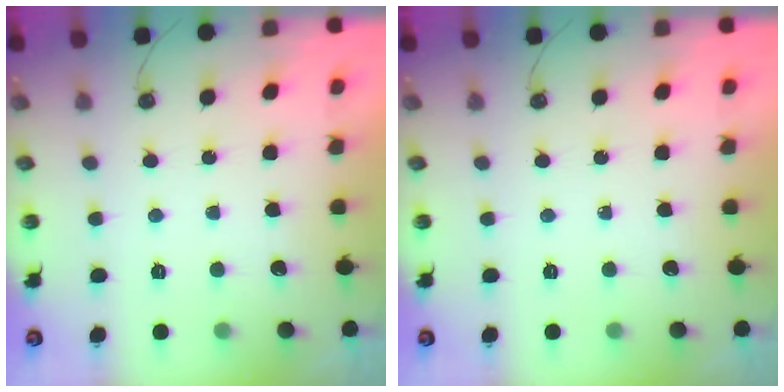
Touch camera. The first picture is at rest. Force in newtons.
{"total": 0.0}